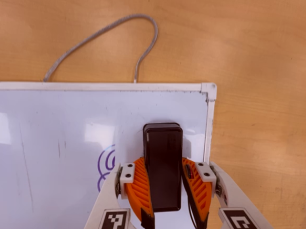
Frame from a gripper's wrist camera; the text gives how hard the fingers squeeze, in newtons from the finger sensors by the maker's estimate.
{"total": 14.3, "left": 13.6, "right": 15.1}